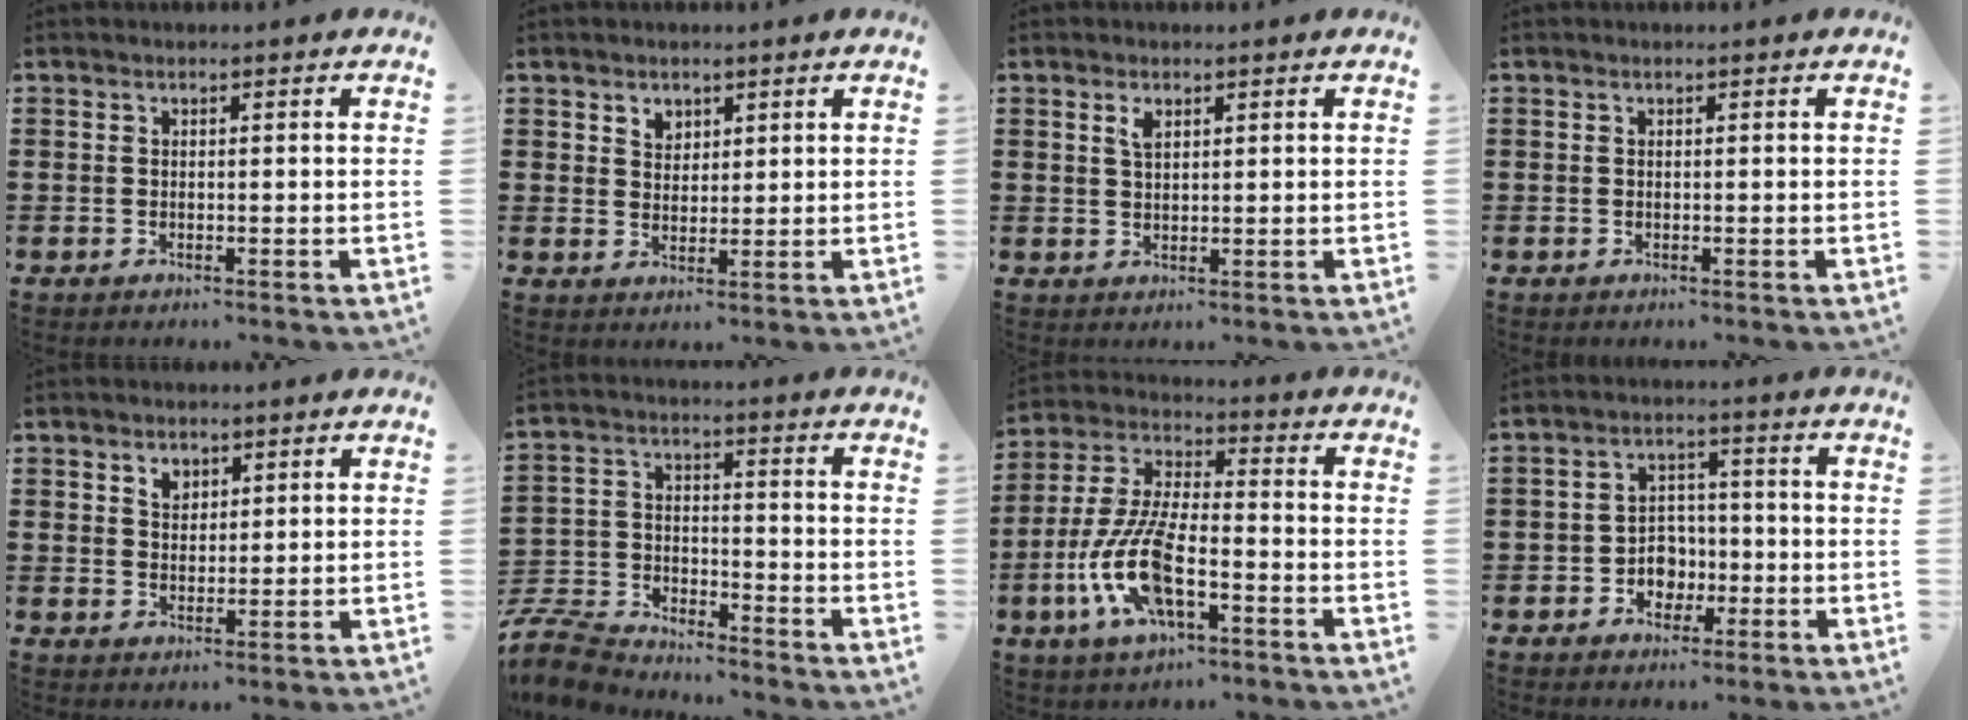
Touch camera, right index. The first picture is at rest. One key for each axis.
{"total": 2.5, "fx": 1.8, "fy": 1.7, "fz": 0.3, "tx": -0.013, "ty": 0.008, "tz": 0.035}
{"total": 2.0, "fx": 1.1, "fy": 0.9, "fz": 1.4, "tx": -0.032, "ty": 0.004, "tz": 0.020}
{"total": 0.0}
{"total": 2.5, "fx": 1.7, "fy": 1.8, "fz": 0.8, "tx": -0.014, "ty": 0.003, "tz": 0.029}
{"total": 7.6, "fx": -7.3, "fy": 1.6, "fz": 1.3, "tx": -0.046, "ty": 0.011, "tz": -0.151}
{"total": 11.7, "fx": -4.5, "fy": 4.2, "fz": 10.0, "tx": -0.239, "ty": -0.011, "tz": -0.088}
{"total": 4.2, "fx": -1.6, "fy": 3.6, "fz": 1.6, "tx": -0.031, "ty": 0.005, "tz": -0.034}